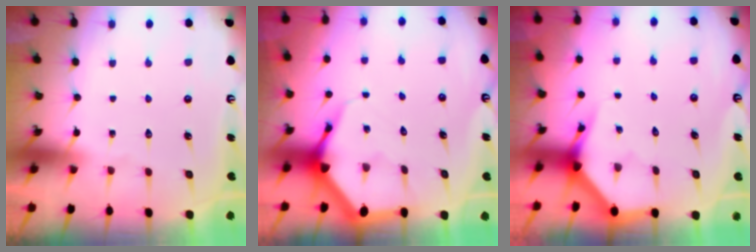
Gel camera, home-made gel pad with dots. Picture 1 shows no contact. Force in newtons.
{"total": 5.6, "press": 5.5, "slide": 0.4}
{"total": 3.8, "press": 3.8, "slide": 0.2}